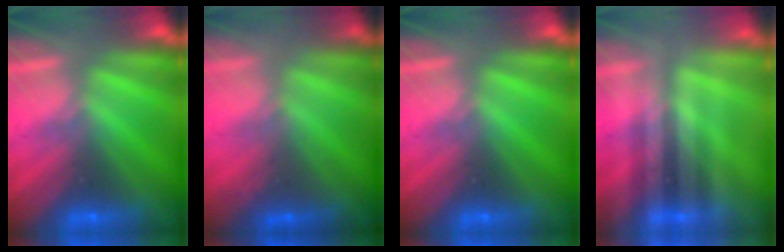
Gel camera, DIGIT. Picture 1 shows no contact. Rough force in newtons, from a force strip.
{"total": 1.8}
{"total": 0.0}
{"total": 2.1}